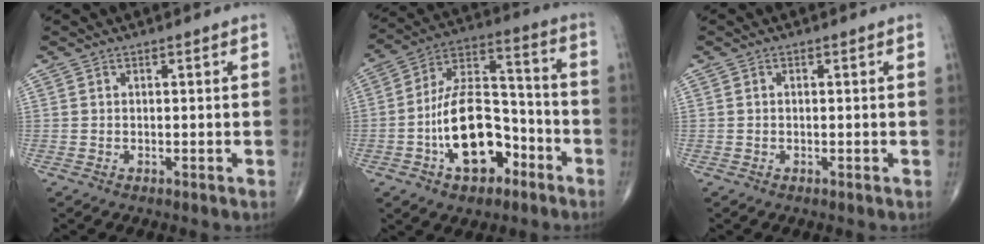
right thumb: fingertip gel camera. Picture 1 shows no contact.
{"total": 17.0, "force": [-6.4, 9.7, 12.4], "torque": [-0.190, 0.055, -0.110]}
{"total": 0.0}